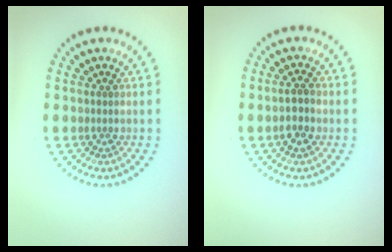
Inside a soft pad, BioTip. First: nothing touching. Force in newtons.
{"total": 2.2, "press": 2.1, "slide": 0.5}